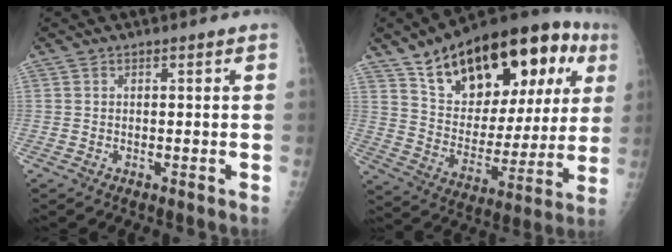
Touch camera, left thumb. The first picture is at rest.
{"total": 29.7, "force": [13.9, 14.6, 21.8], "torque": [-0.292, -0.001, 0.223]}